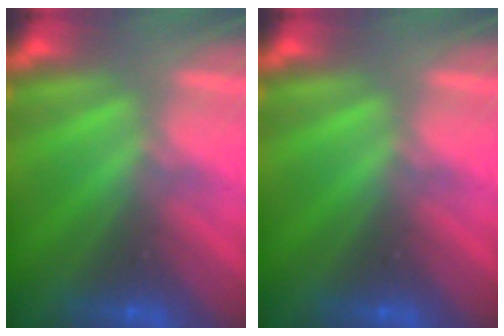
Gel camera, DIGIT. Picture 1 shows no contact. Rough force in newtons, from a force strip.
{"total": 0.0}